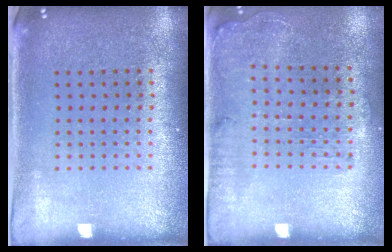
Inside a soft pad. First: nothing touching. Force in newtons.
{"total": 1.2, "press": 1.2, "slide": 0.3}